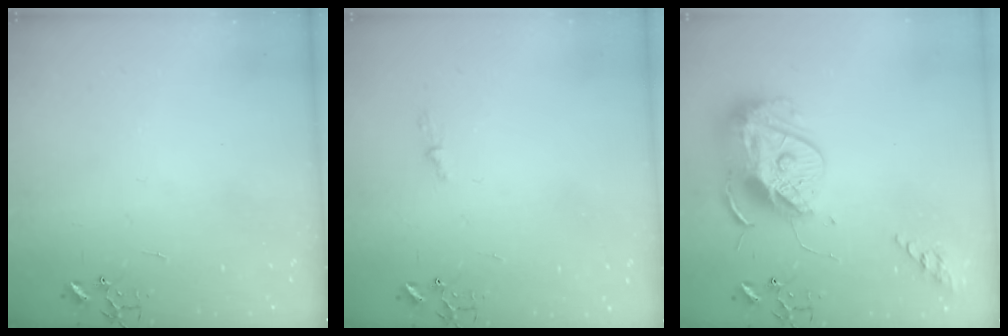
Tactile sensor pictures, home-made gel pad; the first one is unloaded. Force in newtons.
{"total": 3.8, "press": 3.7, "slide": 0.5}
{"total": 16.5, "press": 16.4, "slide": 1.3}